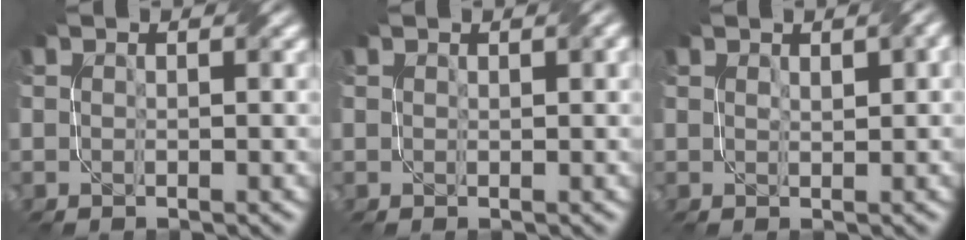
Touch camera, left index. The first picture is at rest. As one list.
[{"total": 1.0, "force": [0.5, 0.2, 0.8], "torque": [-0.009, 0.001, 0.010]}, {"total": 1.9, "force": [0.9, 0.5, 1.6], "torque": [-0.023, -0.001, 0.019]}]